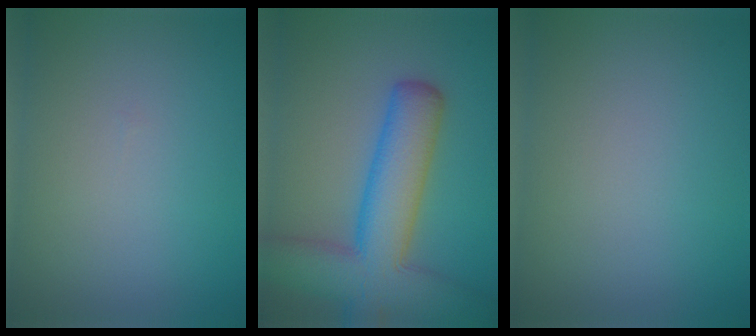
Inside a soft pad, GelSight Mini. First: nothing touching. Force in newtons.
{"total": 9.4, "press": 9.4, "slide": 0.5}
{"total": 0.0}